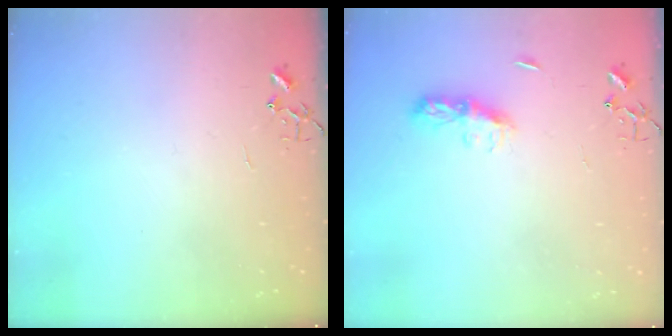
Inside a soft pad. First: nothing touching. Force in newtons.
{"total": 7.4, "press": 7.4, "slide": 0.4}